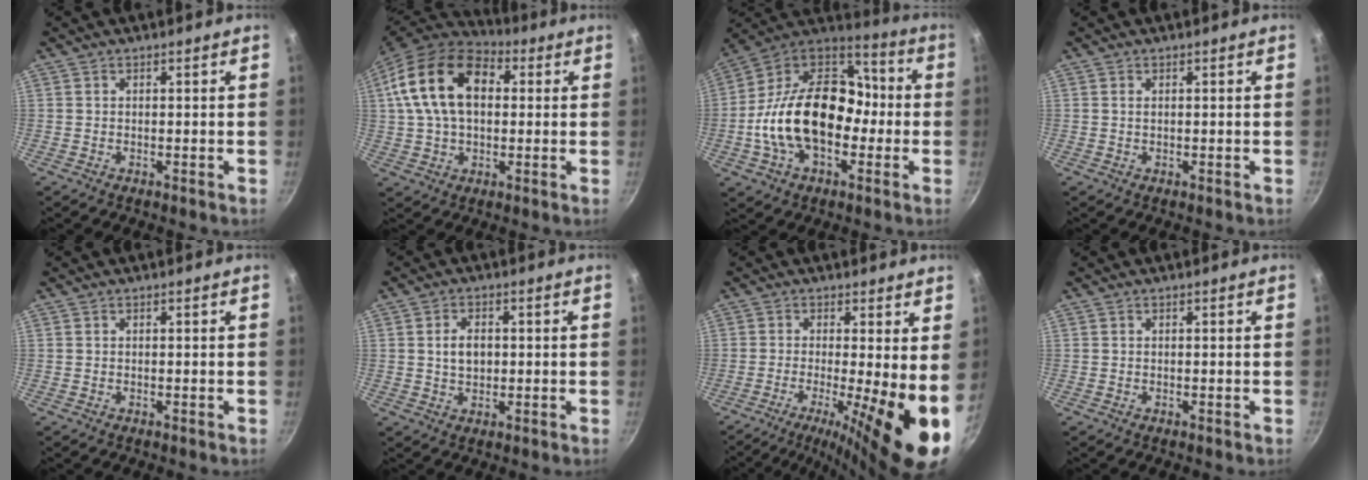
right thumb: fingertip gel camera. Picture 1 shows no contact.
{"total": 17.9, "force": [3.9, 11.4, 13.2], "torque": [-0.217, 0.017, 0.053]}
{"total": 24.3, "force": [-3.7, 16.2, 17.8], "torque": [-0.285, 0.060, -0.077]}
{"total": 0.6, "force": [0.1, 0.2, 0.6], "torque": [-0.012, 0.000, 0.001]}
{"total": 0.0}
{"total": 4.4, "force": [0.4, 3.0, 3.3], "torque": [-0.042, 0.005, 0.007]}
{"total": 11.8, "force": [-1.9, 1.8, 11.5], "torque": [-0.173, -0.014, -0.033]}
{"total": 0.0}